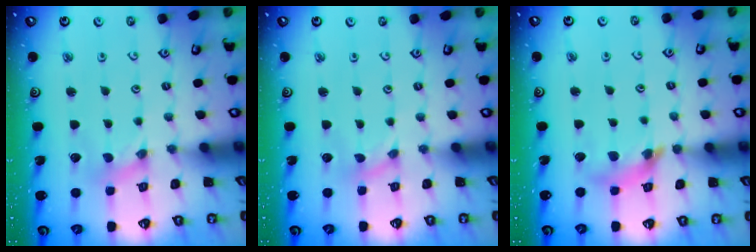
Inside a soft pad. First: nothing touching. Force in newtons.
{"total": 0.0}
{"total": 10.4, "press": 10.4, "slide": 1.2}